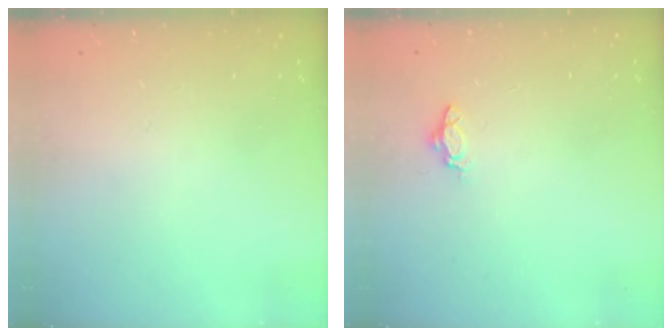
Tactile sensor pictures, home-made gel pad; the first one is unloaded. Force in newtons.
{"total": 5.2, "press": 5.2, "slide": 0.7}